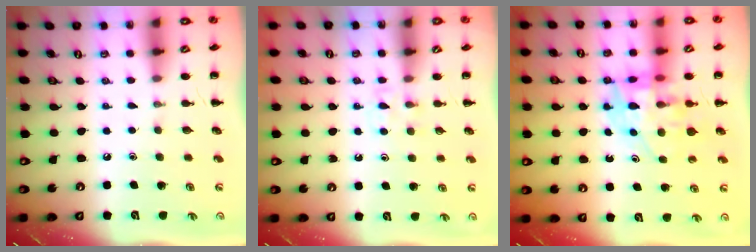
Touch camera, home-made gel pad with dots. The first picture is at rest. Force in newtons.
{"total": 3.8, "press": 3.5, "slide": 1.4}
{"total": 12.0, "press": 11.5, "slide": 3.3}